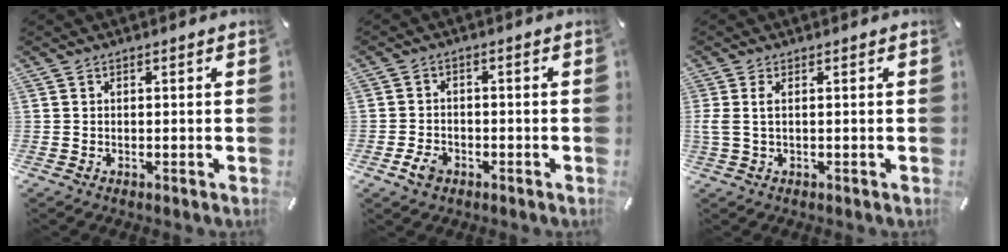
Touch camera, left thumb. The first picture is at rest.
{"total": 4.4, "force": [-2.2, 3.1, 2.2], "torque": [-0.047, 0.007, -0.042]}
{"total": 2.2, "force": [0.1, 0.4, 2.2], "torque": [-0.044, -0.003, 0.002]}